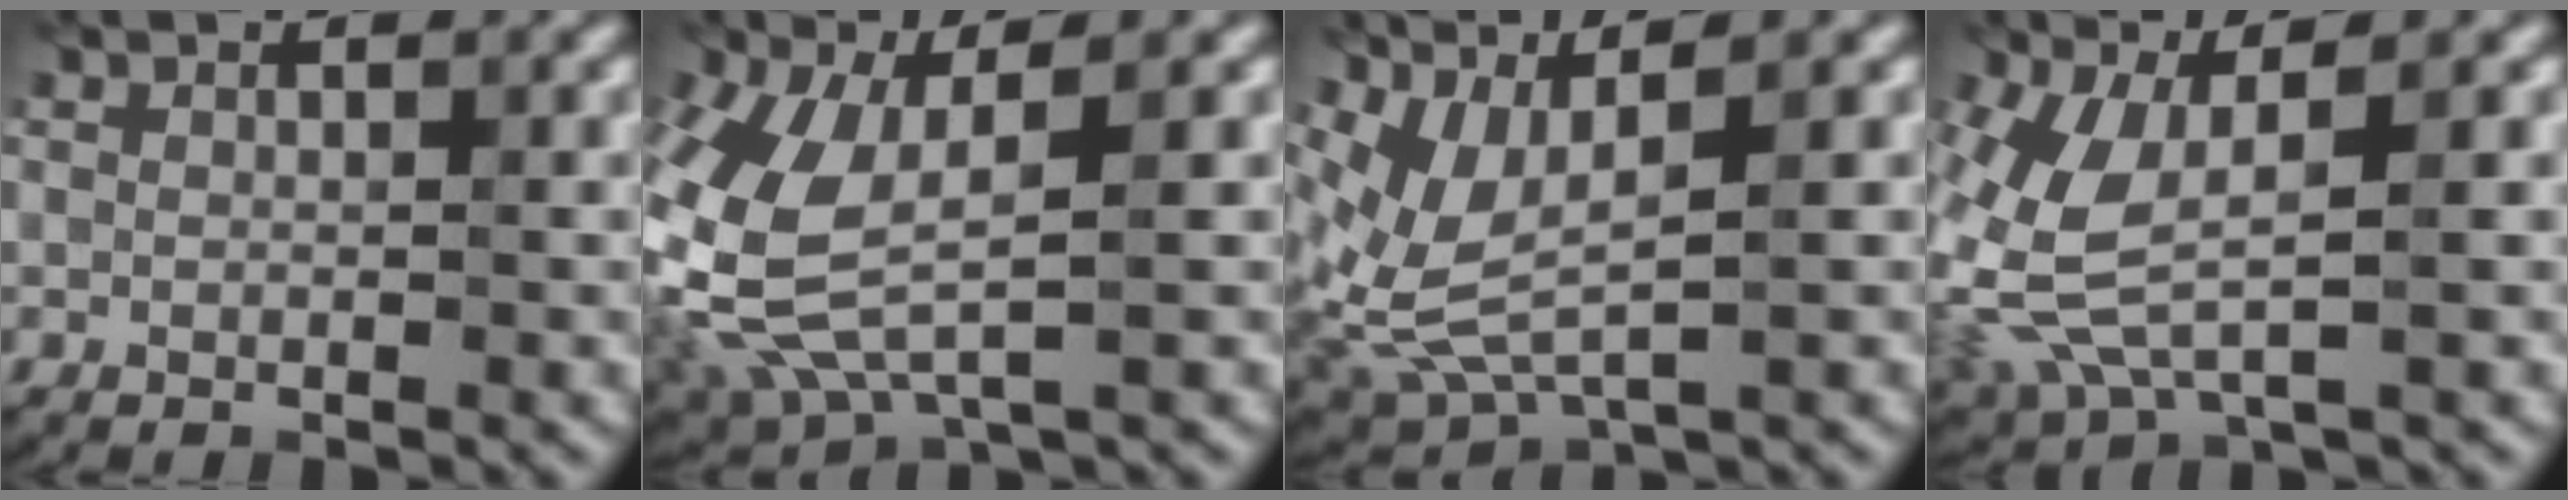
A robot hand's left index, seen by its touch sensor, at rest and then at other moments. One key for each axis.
{"total": 8.1, "fx": -0.3, "fy": 4.3, "fz": 6.9, "tx": -0.182, "ty": -0.019, "tz": 0.001}
{"total": 5.0, "fx": 1.4, "fy": 1.8, "fz": 4.4, "tx": -0.119, "ty": -0.015, "tz": 0.043}
{"total": 6.3, "fx": -0.1, "fy": 3.0, "fz": 5.6, "tx": -0.154, "ty": -0.013, "tz": 0.009}